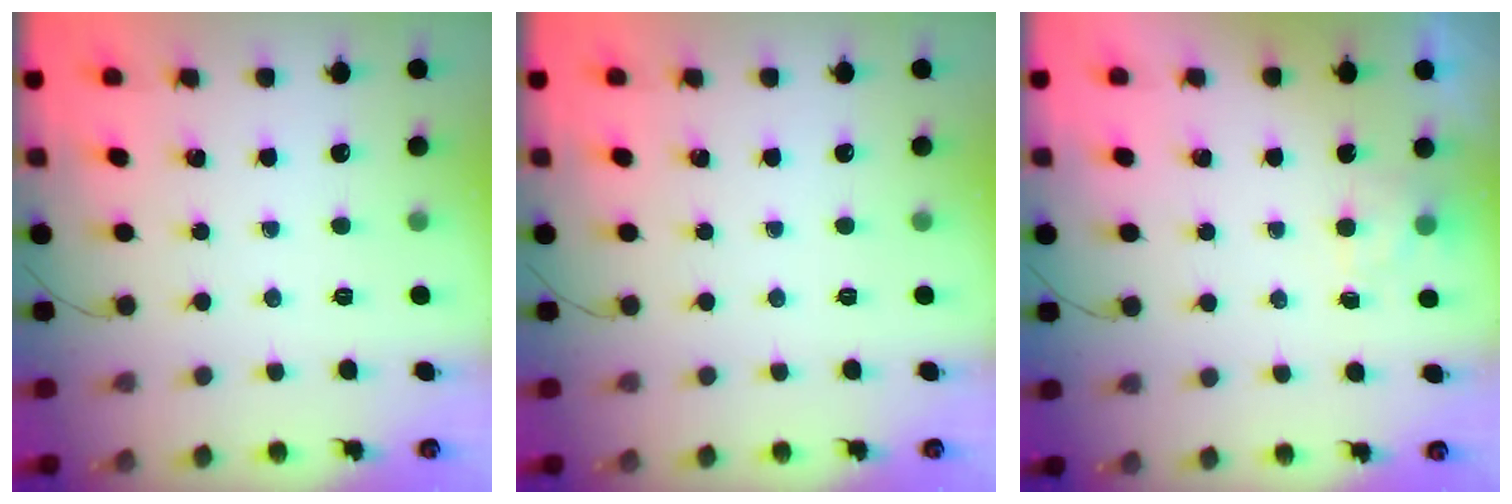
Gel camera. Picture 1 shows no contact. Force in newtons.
{"total": 0.0}
{"total": 2.0, "press": 1.4, "slide": 1.3}